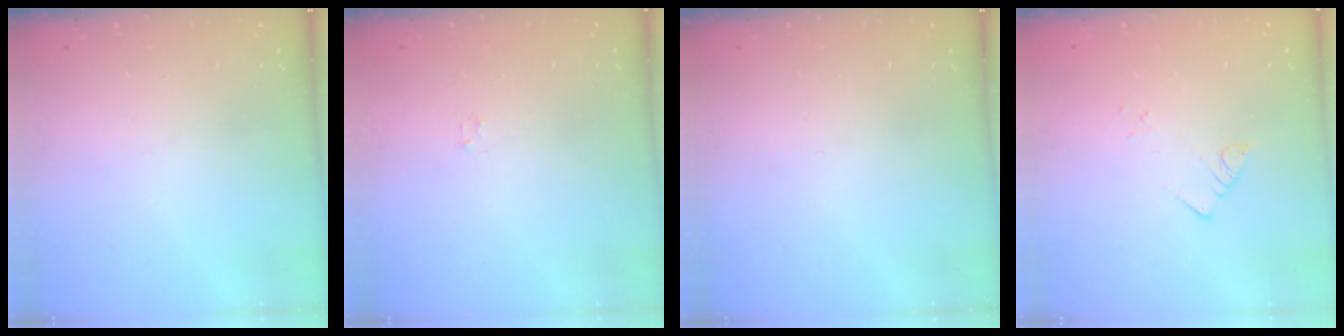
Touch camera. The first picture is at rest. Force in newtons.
{"total": 1.2, "press": 1.2, "slide": 0.2}
{"total": 0.0}
{"total": 2.8, "press": 2.8, "slide": 0.2}